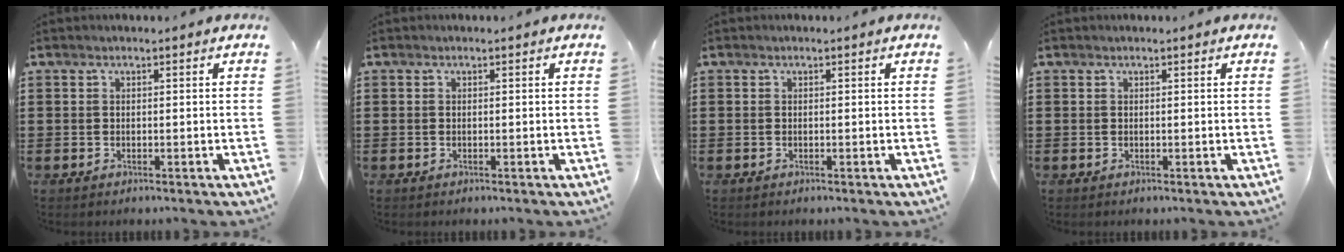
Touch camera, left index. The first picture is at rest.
{"total": 0.0}
{"total": 0.0}
{"total": 0.0}